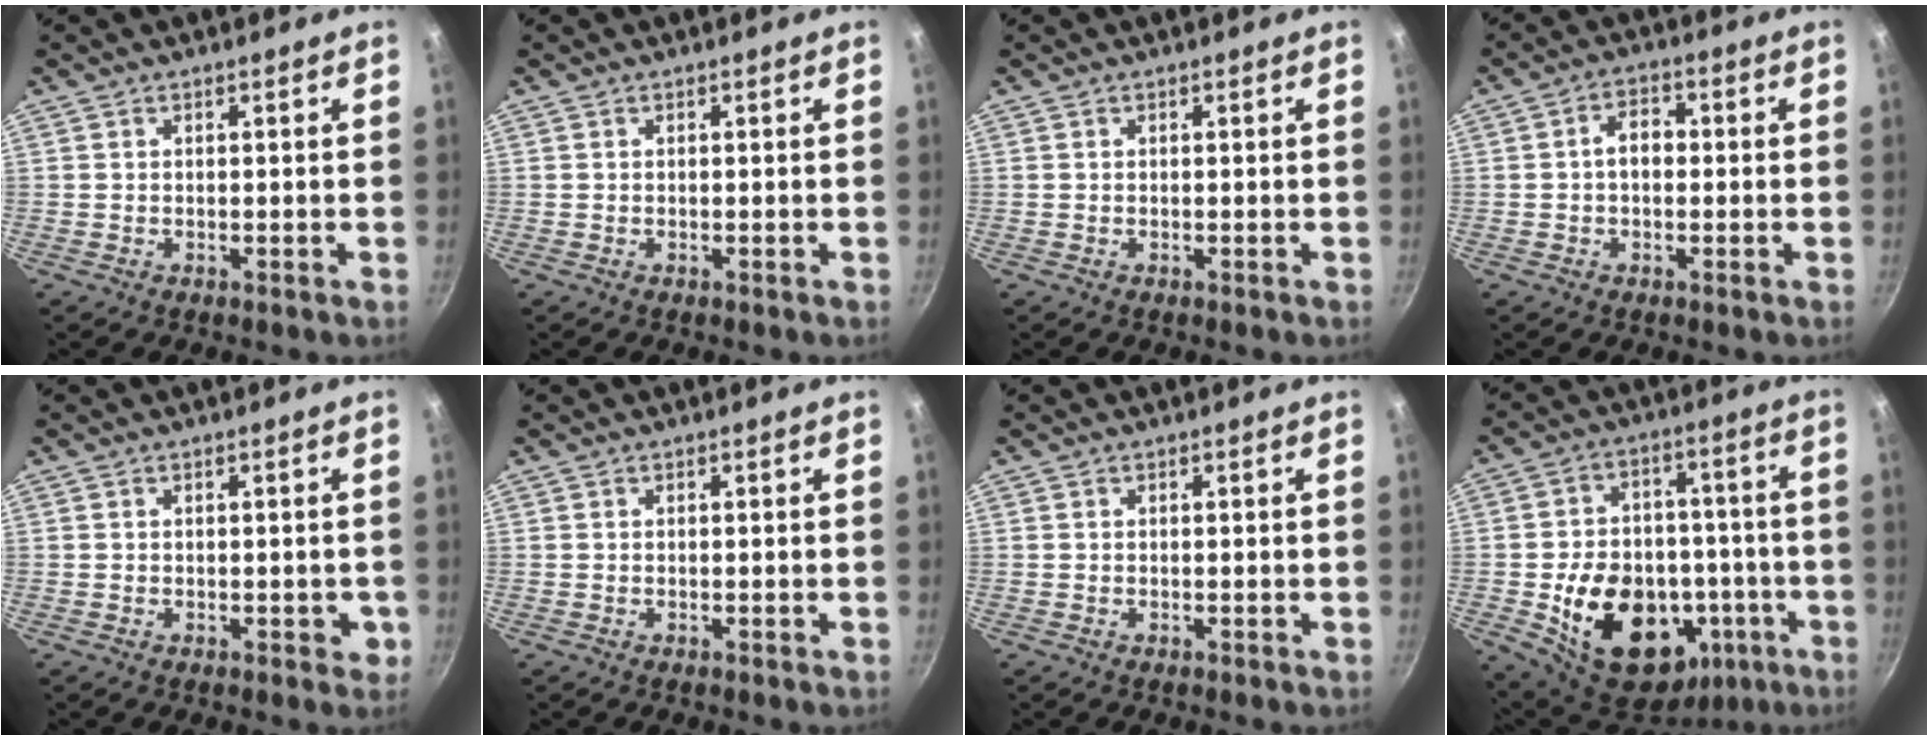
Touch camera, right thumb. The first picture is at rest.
{"total": 0.0}
{"total": 0.0}
{"total": 4.6, "force": [-0.1, 3.2, 3.4], "torque": [-0.035, 0.017, -0.007]}
{"total": 2.3, "force": [-0.5, 1.5, 1.6], "torque": [-0.007, 0.005, -0.006]}
{"total": 0.0}
{"total": 0.0}
{"total": 24.6, "force": [-7.4, 17.4, 15.8], "torque": [-0.219, 0.044, -0.084]}